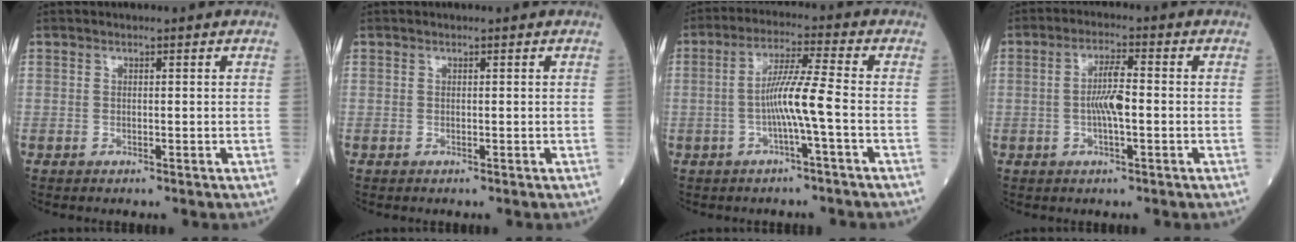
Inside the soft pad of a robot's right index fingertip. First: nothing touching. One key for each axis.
{"total": 0.0}
{"total": 6.8, "fx": -1.6, "fy": -0.9, "fz": 6.6, "tx": -0.126, "ty": 0.009, "tz": -0.031}
{"total": 5.1, "fx": -0.6, "fy": 0.7, "fz": 5.0, "tx": -0.100, "ty": 0.005, "tz": -0.012}